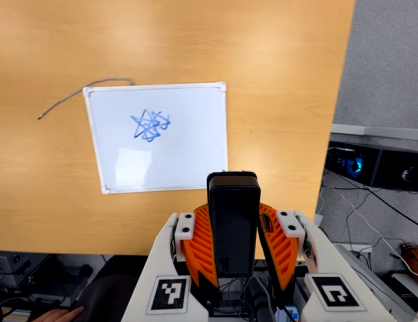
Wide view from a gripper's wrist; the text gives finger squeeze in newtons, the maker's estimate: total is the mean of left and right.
{"total": 9.9, "left": 8.2, "right": 11.7}